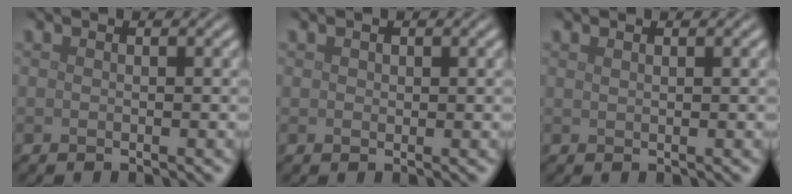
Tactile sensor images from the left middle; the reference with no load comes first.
{"total": 0.5, "force": [0.3, 0.4, 0.2], "torque": [-0.003, -0.001, 0.007]}
{"total": 0.6, "force": [0.5, 0.2, 0.3], "torque": [-0.004, 0.002, 0.008]}